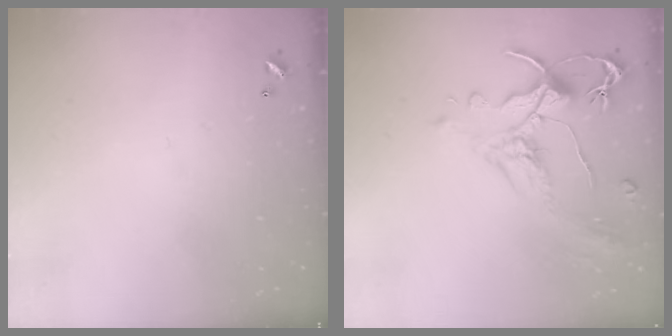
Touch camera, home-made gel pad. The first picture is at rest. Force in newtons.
{"total": 1.6, "press": 1.1, "slide": 1.2}